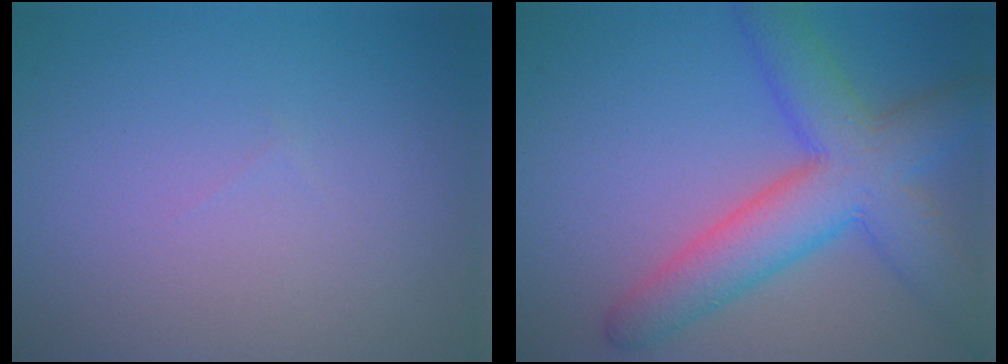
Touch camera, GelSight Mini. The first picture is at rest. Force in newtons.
{"total": 8.2, "press": 8.2, "slide": 0.3}